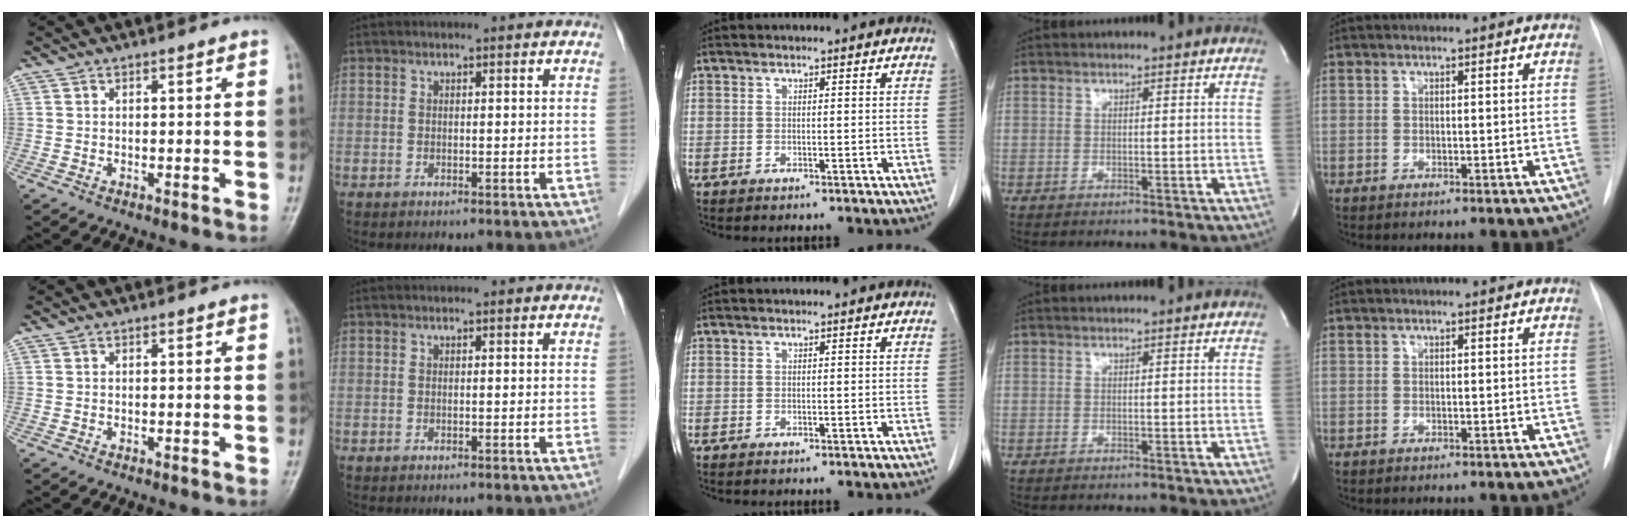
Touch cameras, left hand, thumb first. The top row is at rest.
{}